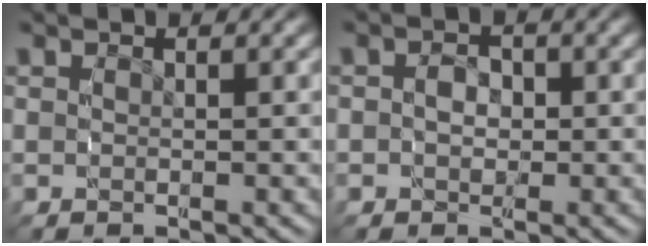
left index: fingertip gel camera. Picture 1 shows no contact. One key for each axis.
{"total": 2.7, "fx": -0.6, "fy": 2.2, "fz": 1.3, "tx": -0.039, "ty": -0.015, "tz": -0.007}